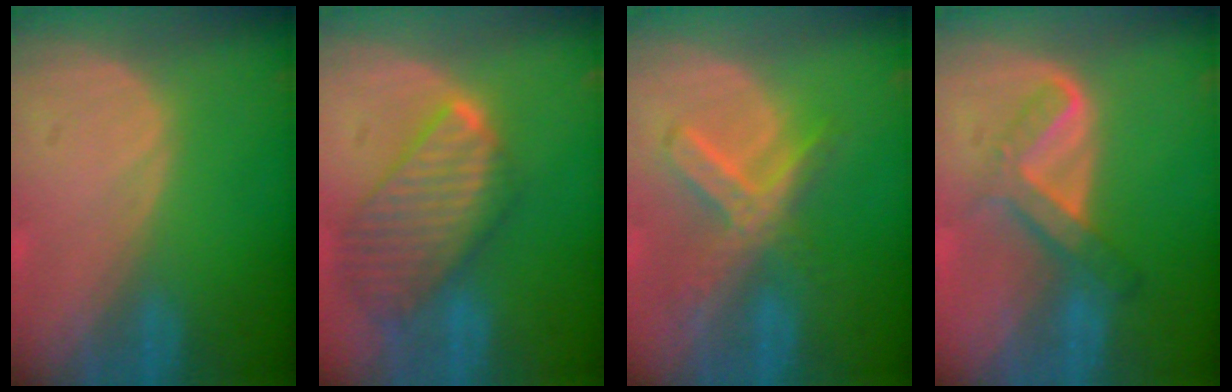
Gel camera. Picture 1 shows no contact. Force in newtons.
{"total": 9.7, "press": 8.4, "slide": 4.9}
{"total": 7.3, "press": 6.3, "slide": 3.7}
{"total": 5.6, "press": 5.1, "slide": 2.2}